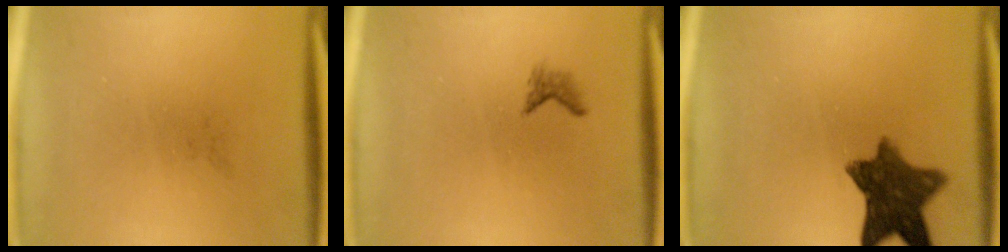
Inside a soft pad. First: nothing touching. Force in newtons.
{"total": 1.0}
{"total": 10.1}